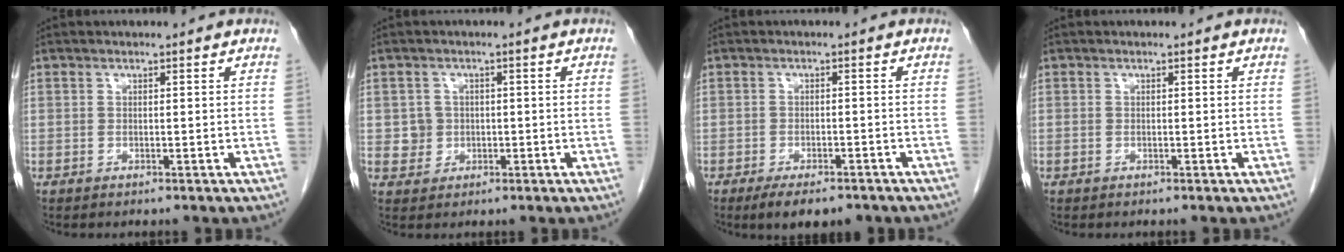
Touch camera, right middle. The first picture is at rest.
{"total": 2.6, "force": [0.0, 2.6, 0.3], "torque": [0.001, 0.007, 0.002]}
{"total": 6.0, "force": [-4.5, 1.9, 3.5], "torque": [-0.047, -0.006, -0.066]}
{"total": 0.0}